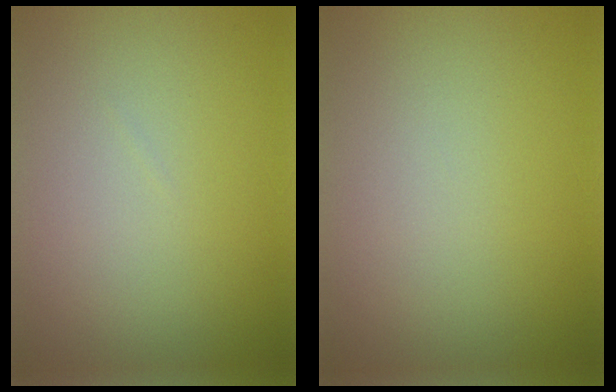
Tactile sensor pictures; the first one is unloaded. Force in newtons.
{"total": 0.0}